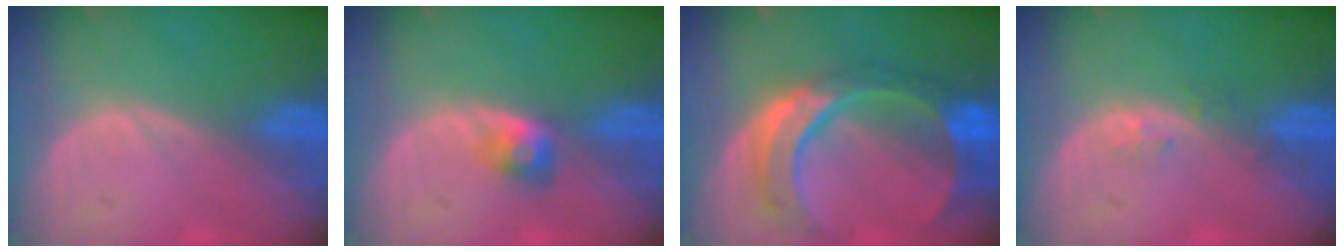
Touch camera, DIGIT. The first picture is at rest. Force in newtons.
{"total": 2.8, "press": 2.6, "slide": 1.2}
{"total": 11.0, "press": 9.2, "slide": 6.0}
{"total": 1.2, "press": 1.2, "slide": 0.1}